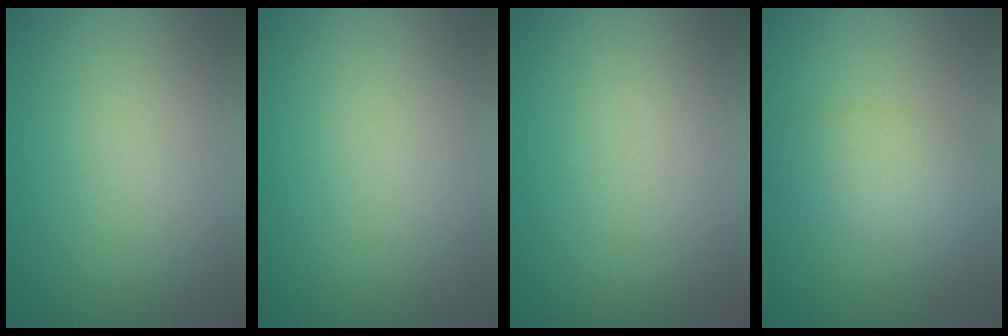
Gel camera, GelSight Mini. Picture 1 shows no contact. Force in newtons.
{"total": 0.0}
{"total": 0.0}
{"total": 2.4, "press": 2.4, "slide": 0.3}